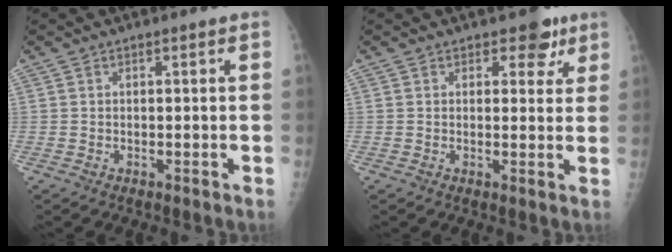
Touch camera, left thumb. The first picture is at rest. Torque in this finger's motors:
{"motor_torque": [0.35, 0.09, 0.19, -0.19, 0.05]}